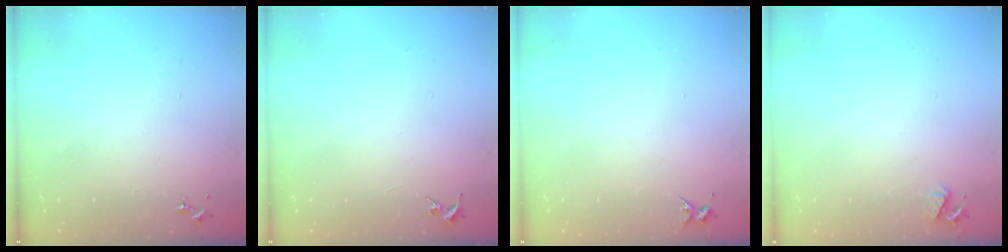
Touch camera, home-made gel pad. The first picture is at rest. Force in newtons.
{"total": 0.0}
{"total": 3.3, "press": 3.3, "slide": 0.4}
{"total": 4.1, "press": 4.0, "slide": 0.6}